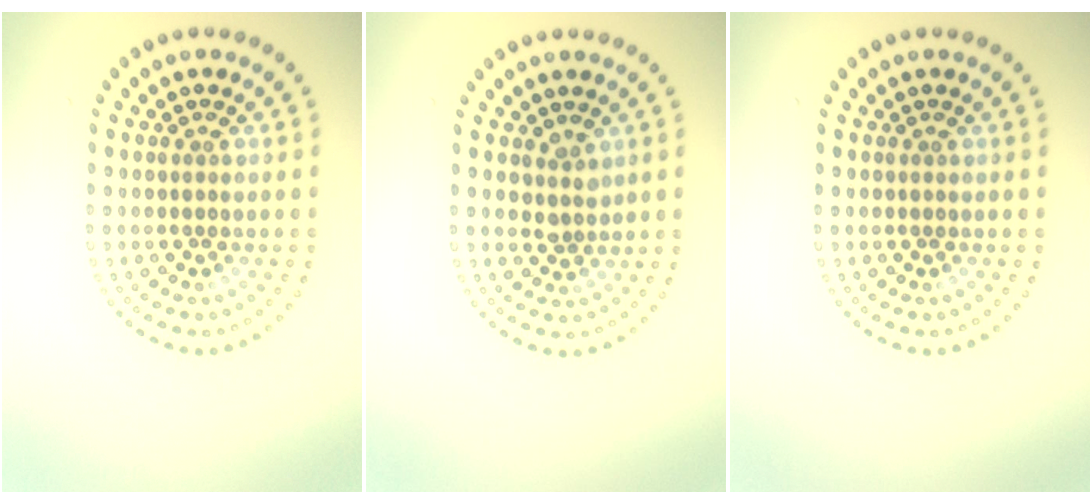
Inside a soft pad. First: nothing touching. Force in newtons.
{"total": 1.5, "press": 1.1, "slide": 0.9}
{"total": 0.0}